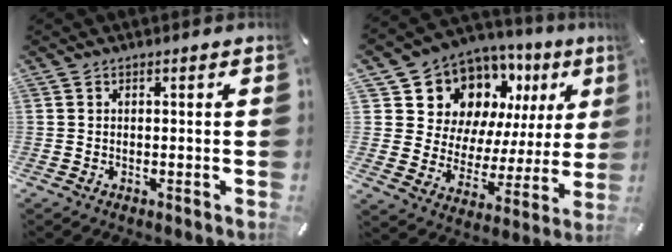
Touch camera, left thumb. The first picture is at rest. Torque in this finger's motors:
{"motor_torque": [2.11, 2.11, 1.46, -1.31, 0.10]}